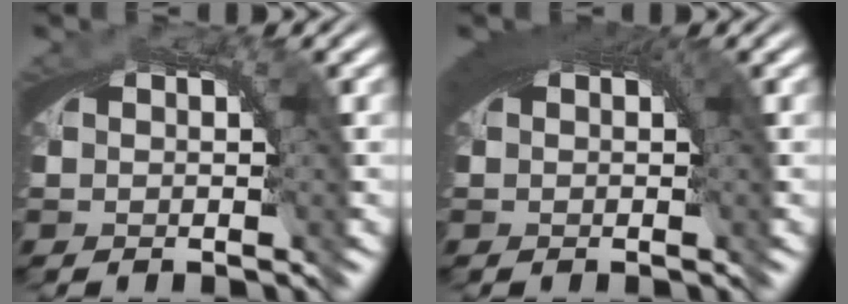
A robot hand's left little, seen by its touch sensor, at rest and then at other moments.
{"total": 3.7, "force": [1.0, 1.9, 3.0], "torque": [-0.048, -0.005, 0.017]}